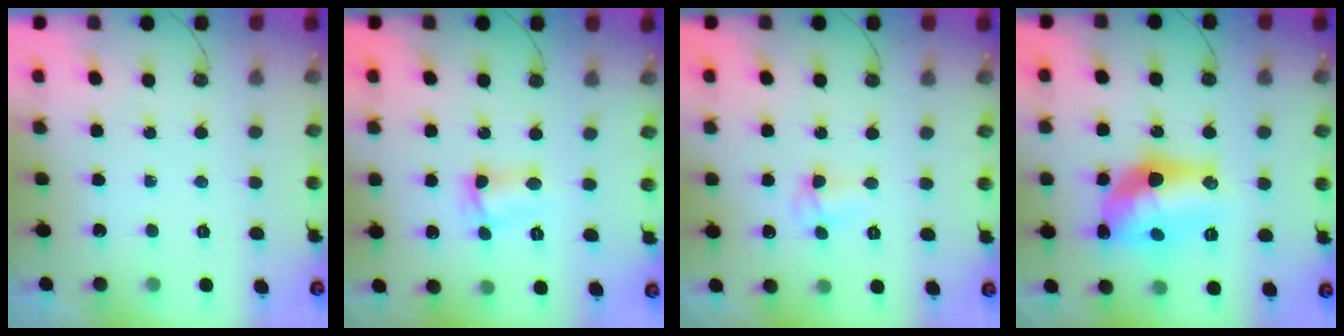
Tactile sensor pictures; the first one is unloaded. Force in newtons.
{"total": 5.1, "press": 3.8, "slide": 3.4}
{"total": 4.5, "press": 4.5, "slide": 0.6}
{"total": 16.2, "press": 15.9, "slide": 3.2}